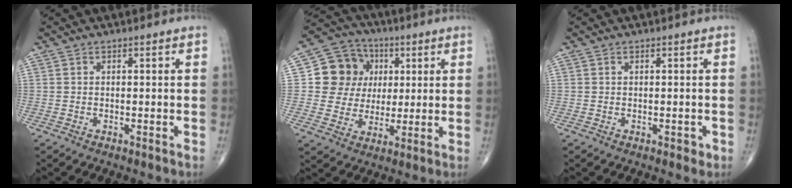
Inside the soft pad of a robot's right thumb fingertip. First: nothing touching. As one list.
[{"total": 12.4, "force": [2.6, 11.4, 4.2], "torque": [-0.033, 0.007, 0.043]}, {"total": 1.0, "force": [-0.2, 0.7, 0.8], "torque": [-0.007, -0.001, -0.001]}]